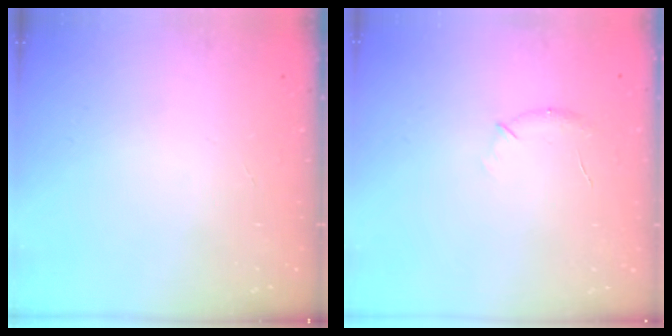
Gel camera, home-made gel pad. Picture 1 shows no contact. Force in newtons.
{"total": 6.6, "press": 6.3, "slide": 1.7}